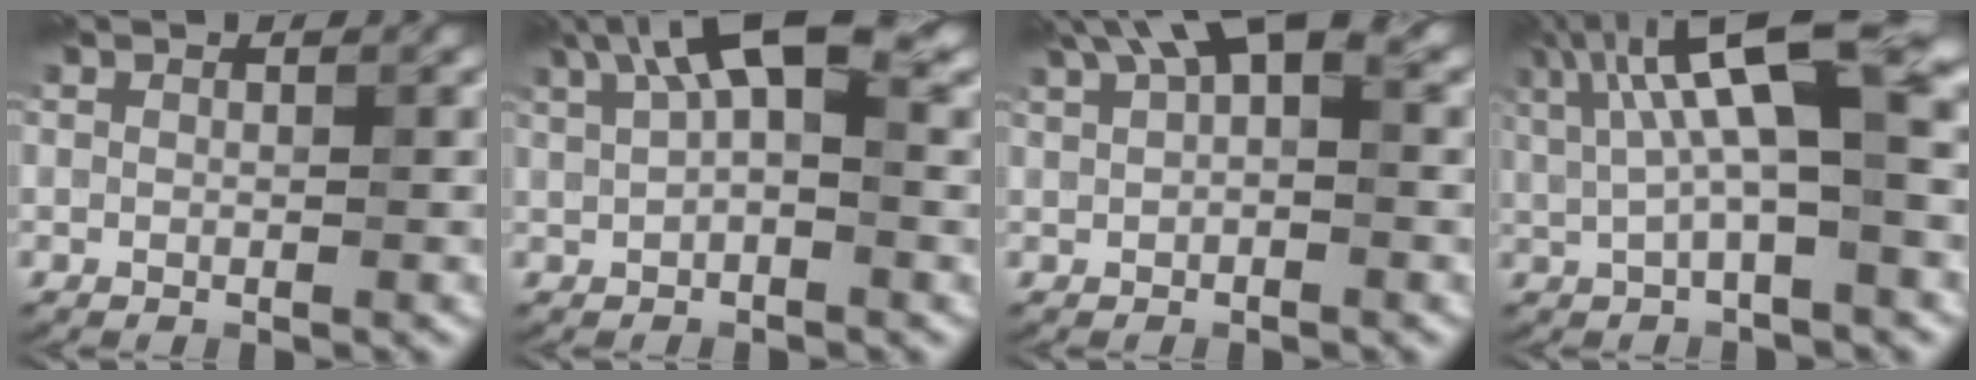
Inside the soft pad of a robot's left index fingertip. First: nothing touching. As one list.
[{"total": 6.9, "force": [2.9, 2.7, 5.7], "torque": [-0.091, 0.018, 0.039]}, {"total": 5.3, "force": [2.7, 2.0, 4.1], "torque": [-0.061, 0.016, 0.037]}, {"total": 8.8, "force": [2.3, 2.2, 8.2], "torque": [-0.140, 0.010, 0.034]}]